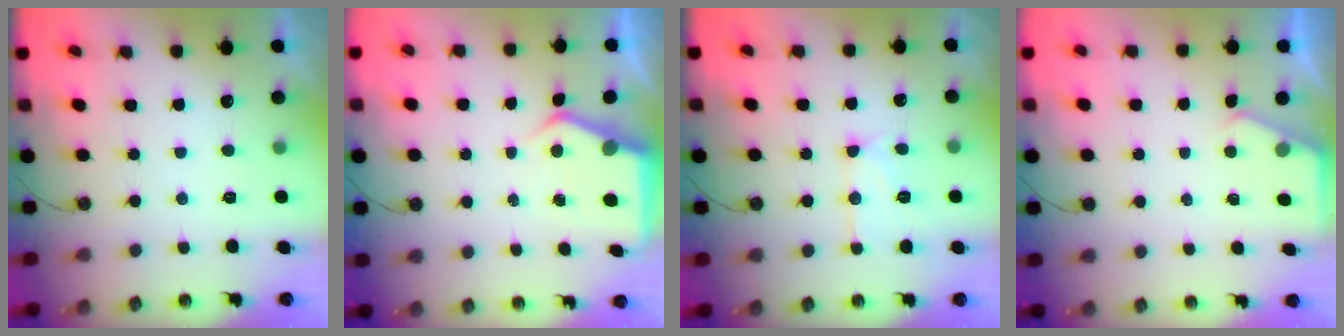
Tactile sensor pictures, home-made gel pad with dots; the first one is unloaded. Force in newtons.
{"total": 4.6, "press": 4.6, "slide": 0.7}
{"total": 12.3, "press": 12.3, "slide": 0.9}
{"total": 2.4, "press": 2.4, "slide": 0.4}